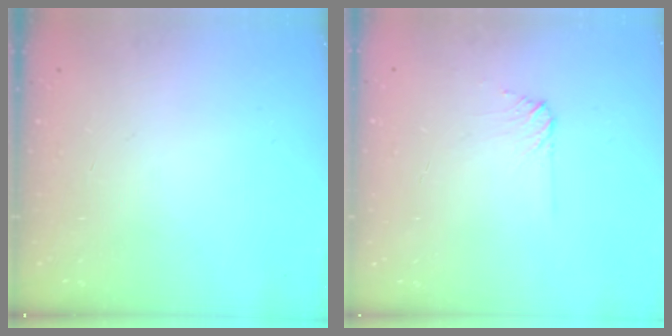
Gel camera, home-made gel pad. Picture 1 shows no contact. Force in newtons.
{"total": 5.3, "press": 5.2, "slide": 0.9}